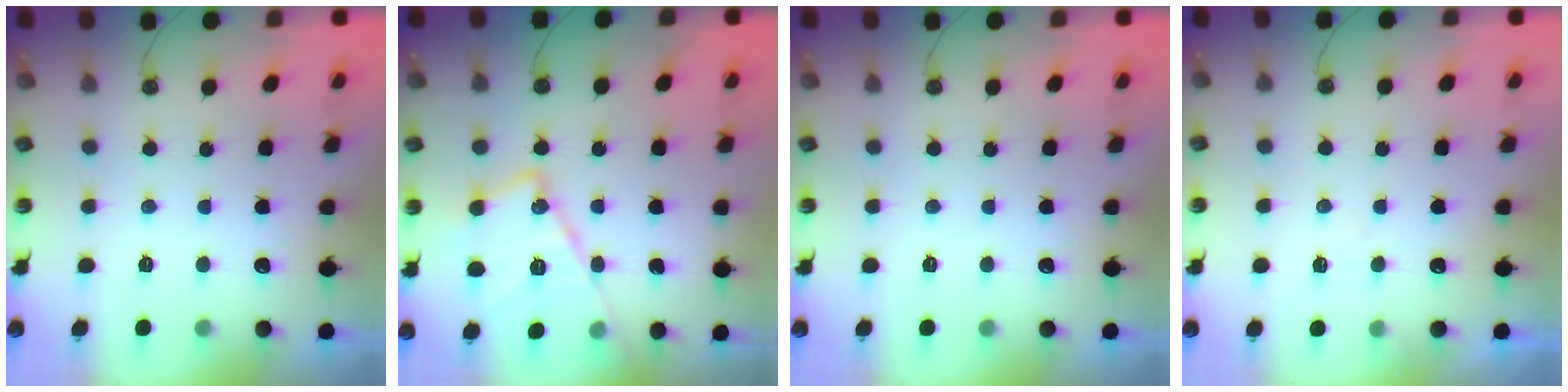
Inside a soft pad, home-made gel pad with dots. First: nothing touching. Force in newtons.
{"total": 16.9, "press": 16.8, "slide": 1.0}
{"total": 0.0}
{"total": 4.5, "press": 4.4, "slide": 0.6}